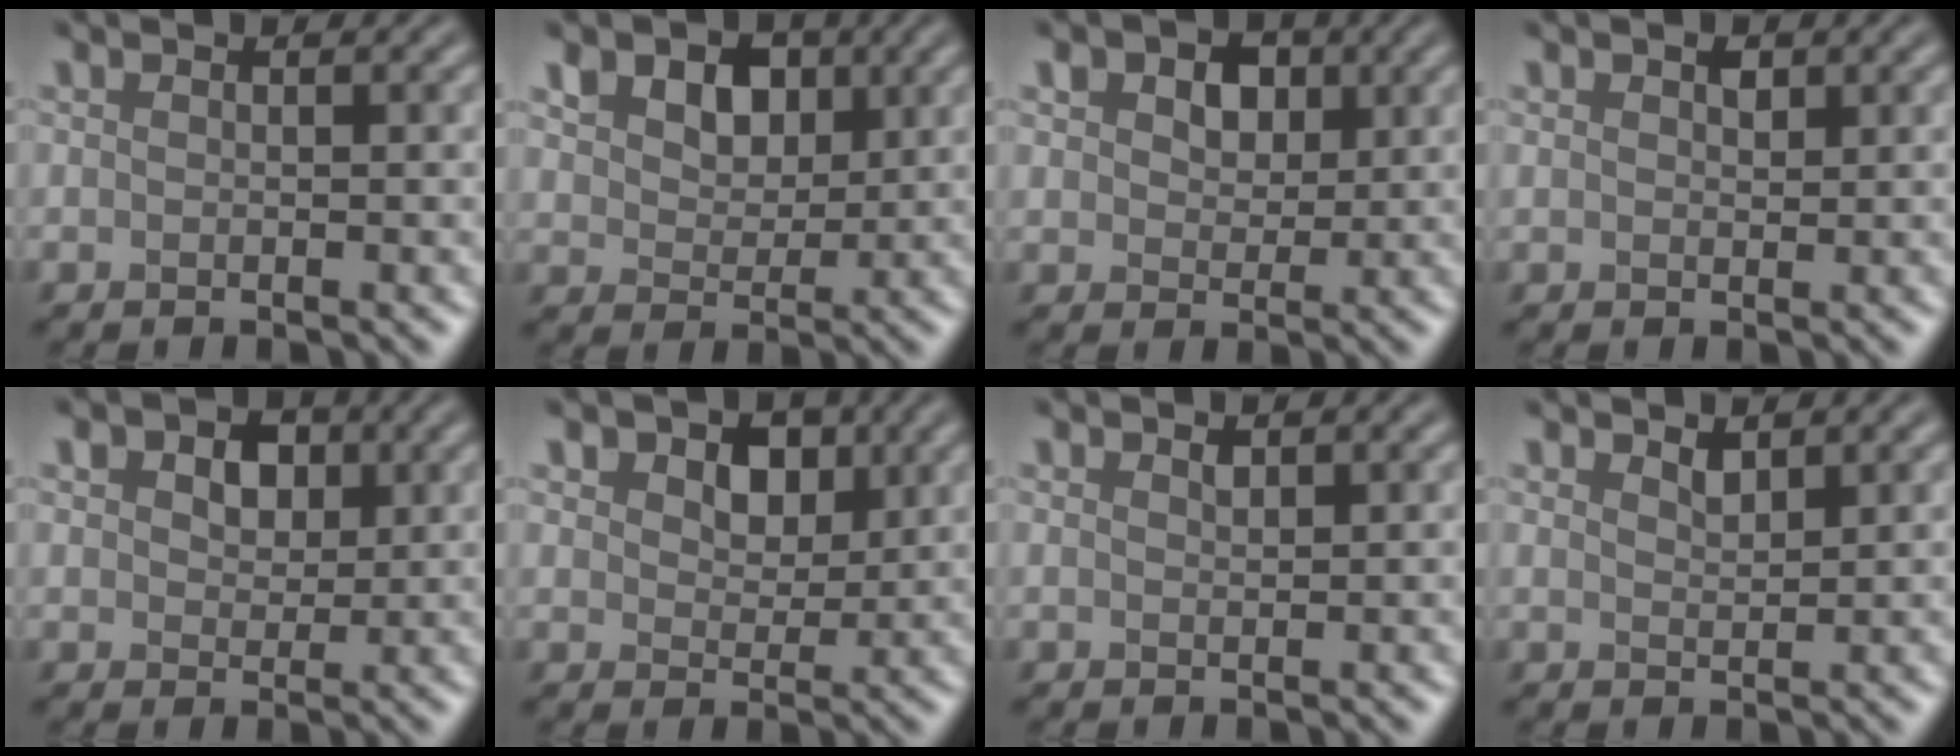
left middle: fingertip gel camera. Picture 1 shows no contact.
{"total": 5.1, "force": [3.2, 3.4, 2.1], "torque": [-0.069, 0.028, 0.065]}
{"total": 2.8, "force": [1.9, 2.0, 0.8], "torque": [-0.036, 0.019, 0.035]}
{"total": 1.0, "force": [0.3, -0.6, -0.8], "torque": [-0.007, 0.008, 0.024]}
{"total": 2.1, "force": [1.5, 1.5, 0.4], "torque": [-0.027, 0.015, 0.034]}
{"total": 4.0, "force": [2.7, 2.5, 1.5], "torque": [-0.050, 0.022, 0.046]}
{"total": 0.9, "force": [0.4, -0.4, -0.6], "torque": [-0.005, 0.010, 0.023]}
{"total": 1.3, "force": [1.0, -0.5, -0.6], "torque": [-0.005, 0.013, 0.031]}